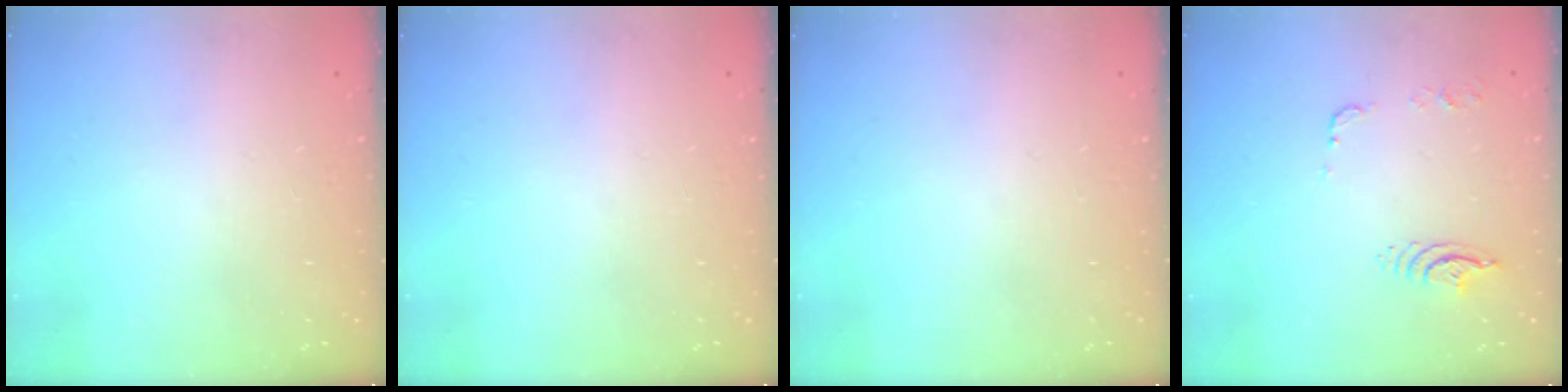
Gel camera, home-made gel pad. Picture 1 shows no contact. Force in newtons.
{"total": 0.0}
{"total": 0.0}
{"total": 8.3, "press": 8.3, "slide": 0.8}